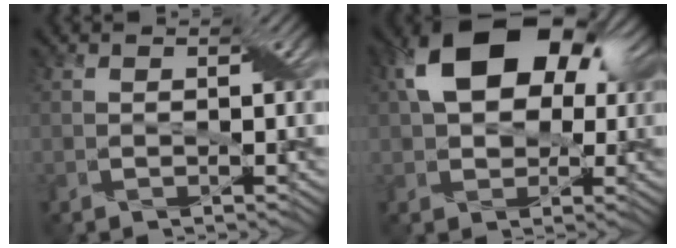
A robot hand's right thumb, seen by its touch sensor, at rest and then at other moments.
{"total": 15.0, "force": [4.5, 9.9, 10.3], "torque": [-0.185, 0.046, 0.066]}